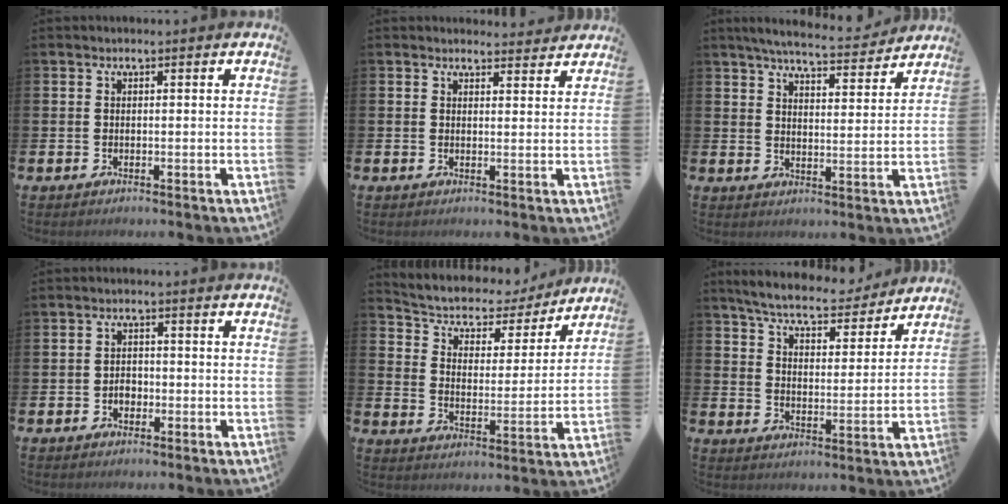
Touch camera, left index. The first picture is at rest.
{"total": 2.3, "force": [2.2, 0.4, -0.2], "torque": [0.012, -0.017, 0.038]}
{"total": 6.1, "force": [5.9, 0.6, 1.7], "torque": [-0.042, -0.039, 0.100]}
{"total": 1.9, "force": [-0.6, 1.5, 1.0], "torque": [-0.006, -0.001, -0.018]}
{"total": 5.4, "force": [4.7, 2.5, 0.9], "torque": [-0.048, -0.040, 0.075]}
{"total": 7.1, "force": [6.8, 1.2, 1.8], "torque": [-0.057, -0.044, 0.118]}